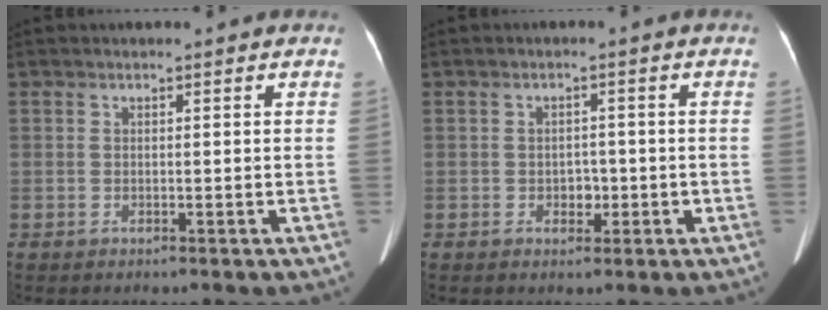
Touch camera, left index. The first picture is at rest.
{"total": 2.1, "force": [-0.7, 1.6, 1.2], "torque": [-0.016, 0.005, -0.005]}